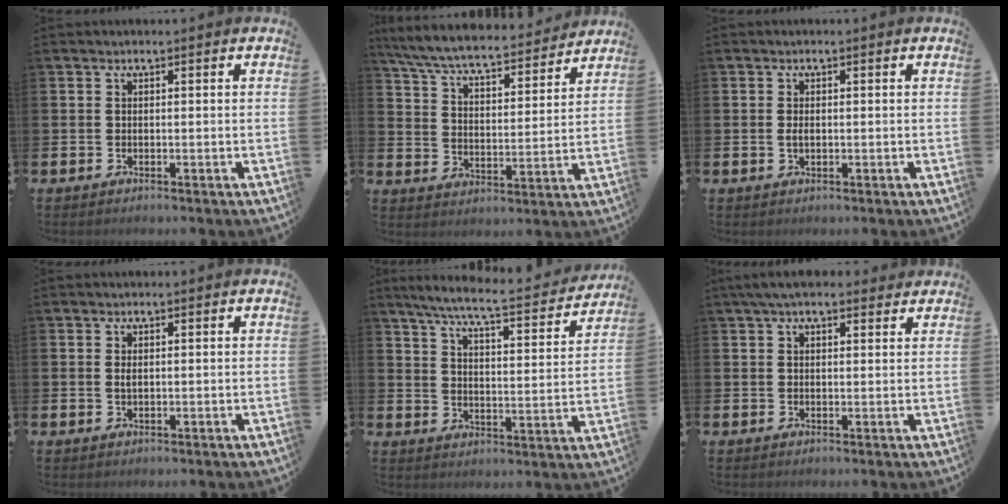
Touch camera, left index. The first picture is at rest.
{"total": 7.6, "force": [7.0, 1.1, 2.7], "torque": [-0.088, -0.049, 0.120]}
{"total": 1.1, "force": [-0.1, 0.6, 0.9], "torque": [-0.013, 0.002, -0.003]}
{"total": 0.8, "force": [0.2, 0.3, 0.7], "torque": [-0.010, 0.001, 0.002]}
{"total": 7.3, "force": [6.4, 0.5, 3.4], "torque": [-0.087, -0.044, 0.103]}
{"total": 3.9, "force": [3.3, 1.4, 1.7], "torque": [-0.038, -0.001, 0.060]}